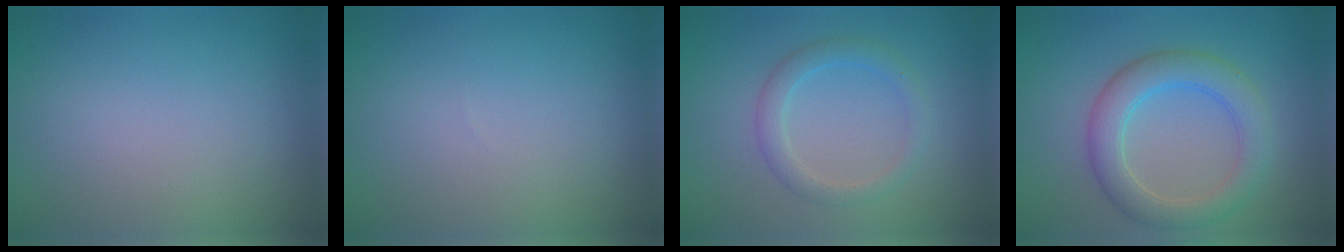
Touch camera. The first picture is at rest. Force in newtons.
{"total": 0.0}
{"total": 2.3, "press": 2.3, "slide": 0.1}
{"total": 4.7, "press": 4.7, "slide": 0.2}